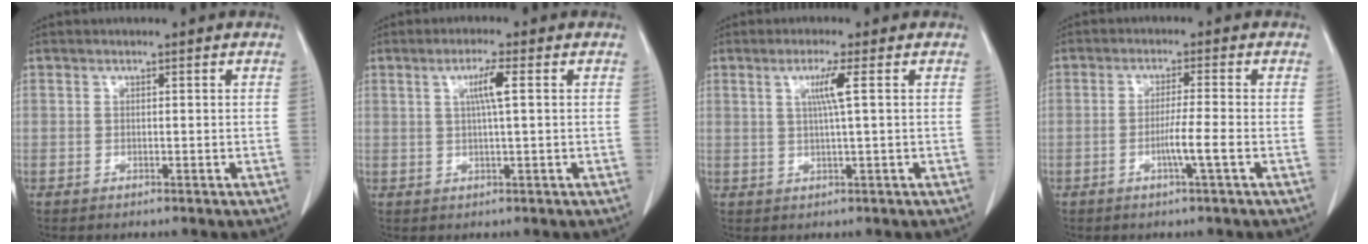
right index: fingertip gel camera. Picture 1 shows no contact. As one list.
[{"total": 3.7, "force": [0.9, -0.3, 3.6], "torque": [-0.067, 0.001, 0.016]}, {"total": 3.6, "force": [1.0, -0.8, 3.4], "torque": [-0.068, -0.001, 0.019]}, {"total": 4.0, "force": [-1.4, -0.8, 3.7], "torque": [-0.065, -0.005, -0.025]}]